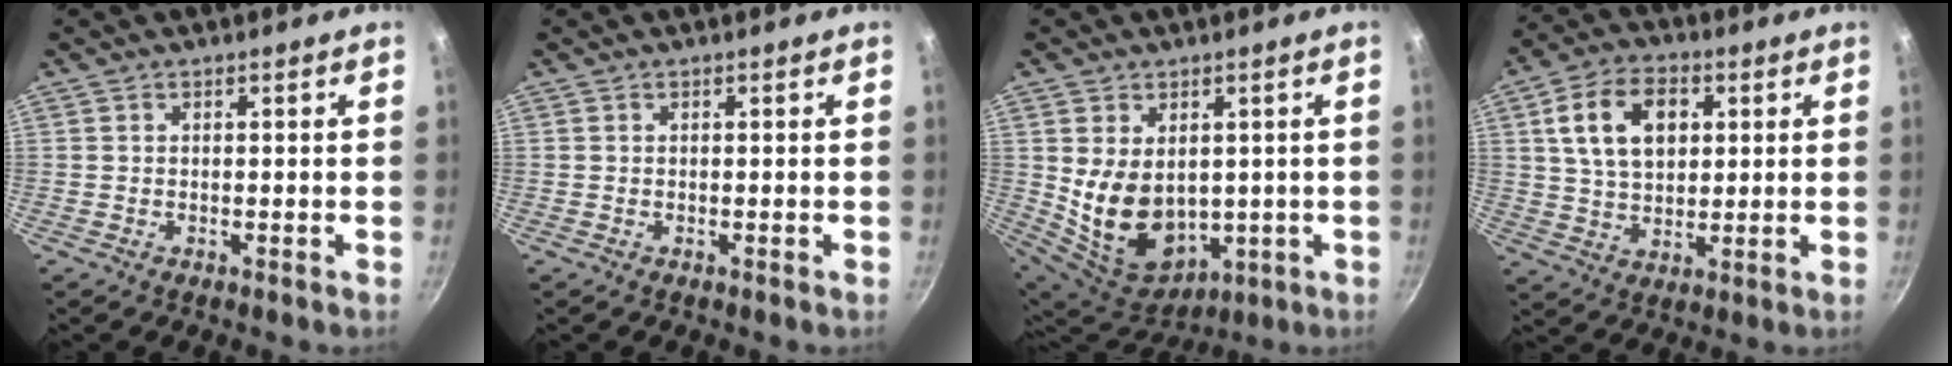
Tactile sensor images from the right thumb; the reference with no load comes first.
{"total": 0.0}
{"total": 14.5, "force": [1.0, 10.3, 10.2], "torque": [-0.160, -0.031, 0.051]}
{"total": 12.7, "force": [3.4, 8.5, 8.8], "torque": [-0.133, 0.003, 0.056]}